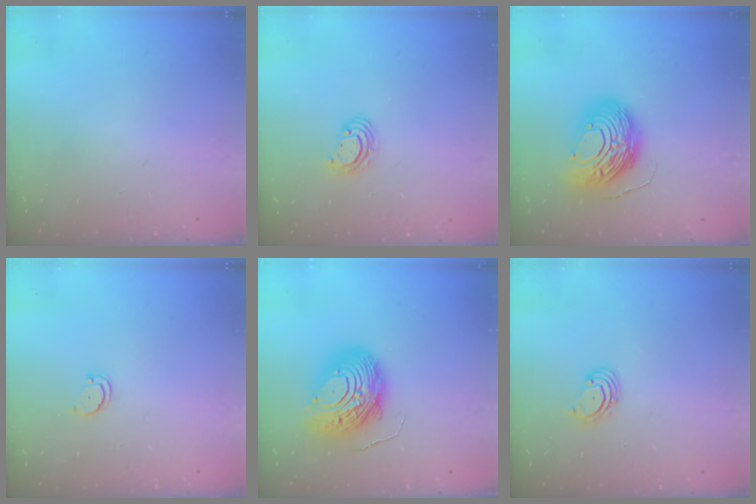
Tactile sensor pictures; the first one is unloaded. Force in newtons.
{"total": 4.3, "press": 4.3, "slide": 0.2}
{"total": 16.1, "press": 16.0, "slide": 1.6}
{"total": 2.3, "press": 2.3, "slide": 0.2}
{"total": 13.9, "press": 13.9, "slide": 1.4}
{"total": 2.2, "press": 2.1, "slide": 0.7}